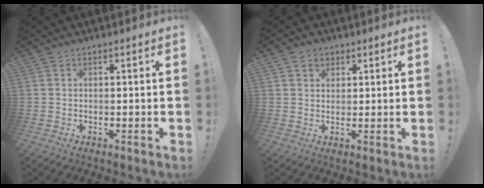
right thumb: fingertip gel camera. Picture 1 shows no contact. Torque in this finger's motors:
{"motor_torque": [0.11, 0.55, 0.12, -0.10, 0.00]}